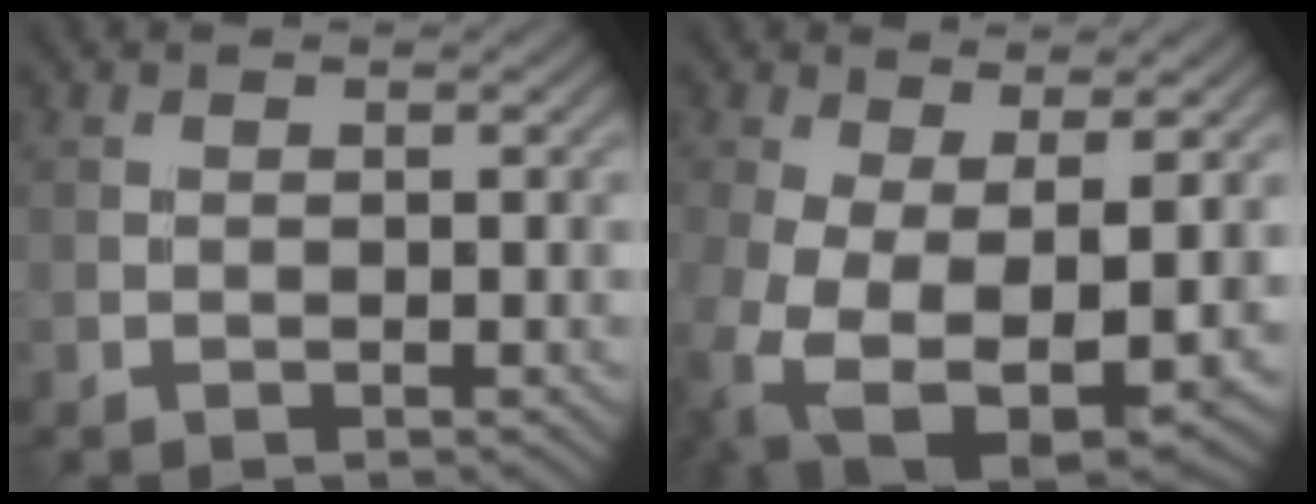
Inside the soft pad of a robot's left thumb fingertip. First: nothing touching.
{"total": 13.2, "force": [-3.2, 7.4, 10.5], "torque": [-0.250, -0.068, -0.021]}